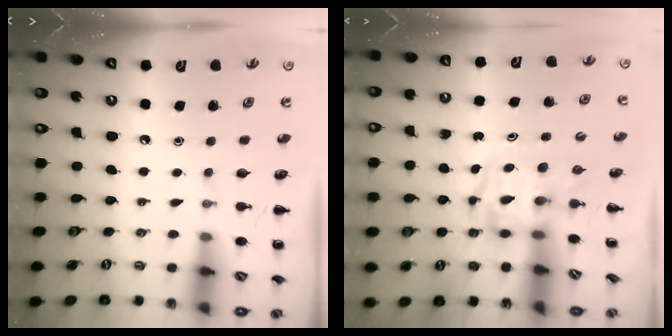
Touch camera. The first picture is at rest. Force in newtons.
{"total": 3.4, "press": 3.4, "slide": 0.6}